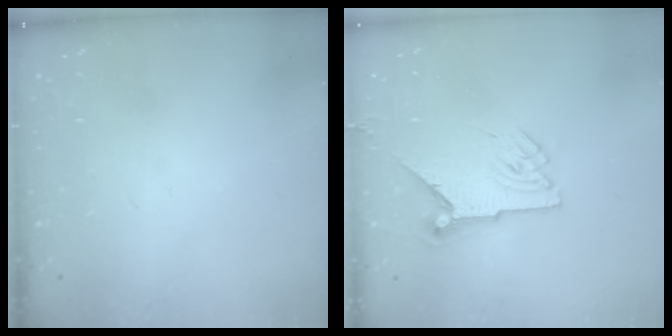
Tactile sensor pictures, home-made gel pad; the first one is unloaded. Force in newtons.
{"total": 9.5, "press": 9.5, "slide": 0.5}